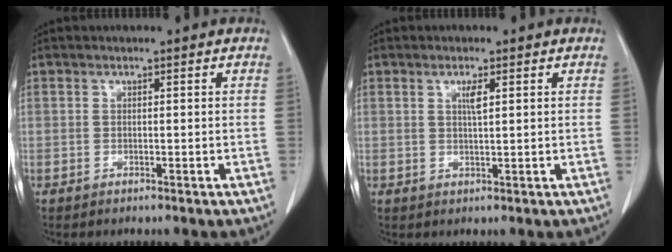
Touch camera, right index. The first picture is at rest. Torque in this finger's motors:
{"motor_torque": [0.03, 0.01, 0.03, 0.02]}